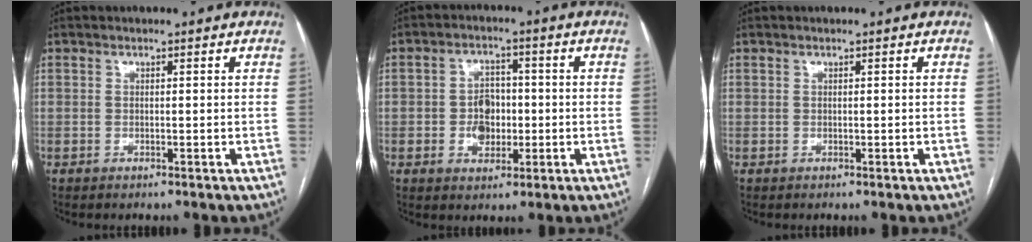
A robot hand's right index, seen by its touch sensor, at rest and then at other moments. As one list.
[{"total": 5.5, "force": [-0.8, 4.1, 3.6], "torque": [-0.063, 0.011, -0.009]}, {"total": 0.0}]